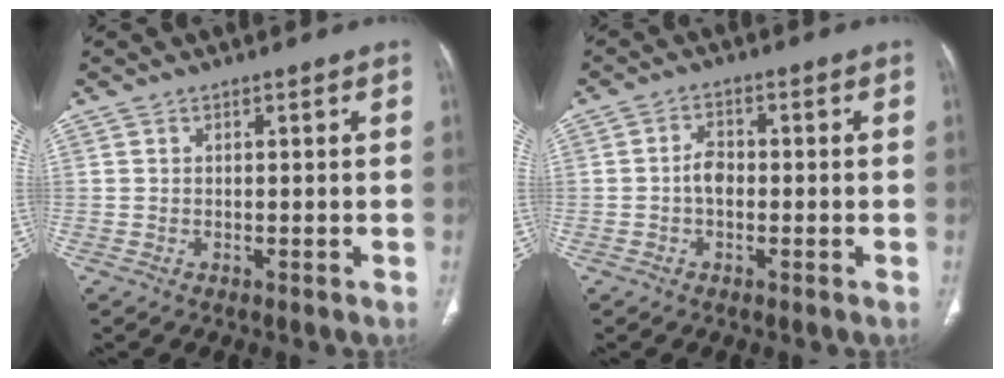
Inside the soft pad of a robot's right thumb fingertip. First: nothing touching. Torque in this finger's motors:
{"motor_torque": [0.72, 0.77, 0.66, 0.11, 0.00]}